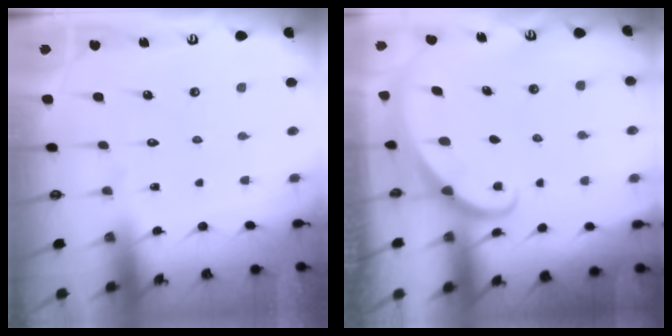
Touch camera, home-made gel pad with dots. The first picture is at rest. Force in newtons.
{"total": 1.6, "press": 1.5, "slide": 0.1}